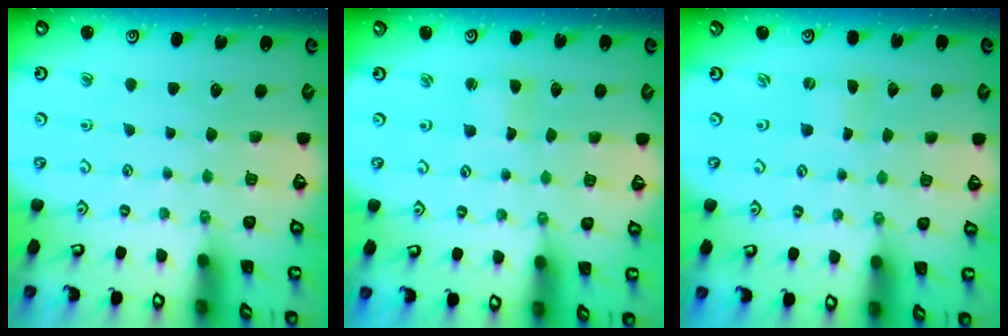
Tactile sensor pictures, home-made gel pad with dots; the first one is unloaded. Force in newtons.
{"total": 1.2, "press": 1.2, "slide": 0.2}
{"total": 0.0}